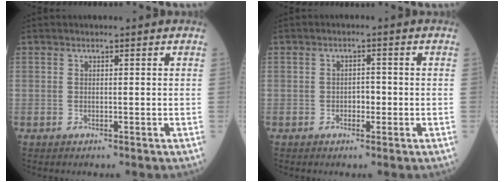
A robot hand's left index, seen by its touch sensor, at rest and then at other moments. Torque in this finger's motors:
{"motor_torque": [0.04, 0.05, 0.01, 0.00]}